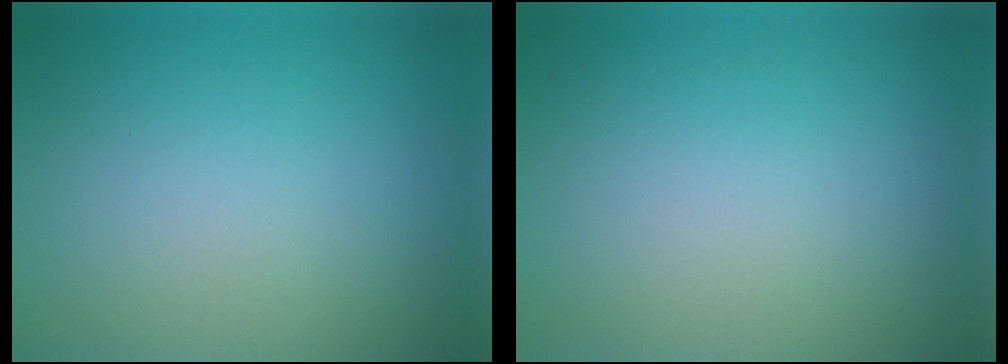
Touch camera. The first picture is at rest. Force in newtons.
{"total": 0.0}